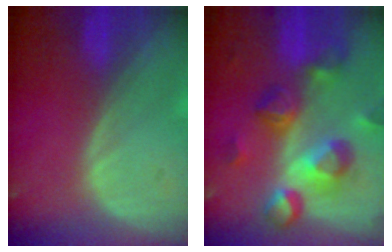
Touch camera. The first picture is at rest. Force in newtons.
{"total": 10.5, "press": 9.4, "slide": 4.7}